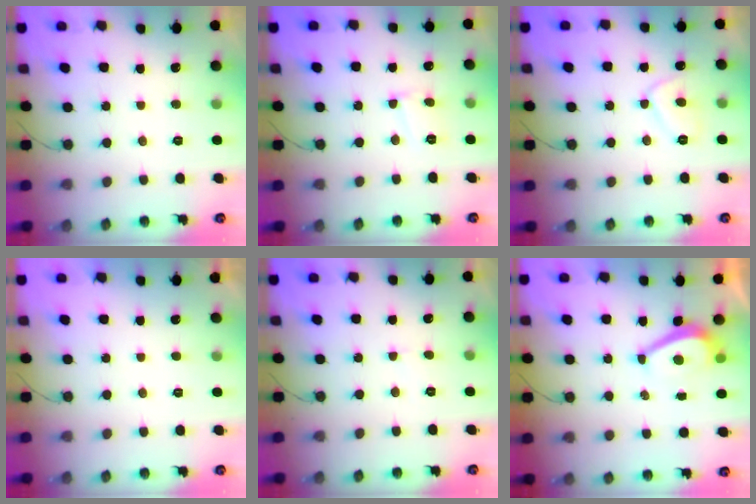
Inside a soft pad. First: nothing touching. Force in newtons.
{"total": 4.3, "press": 4.3, "slide": 0.4}
{"total": 6.8, "press": 6.7, "slide": 0.9}
{"total": 2.1, "press": 2.1, "slide": 0.4}
{"total": 2.6, "press": 2.6, "slide": 0.2}
{"total": 5.1, "press": 5.1, "slide": 0.6}